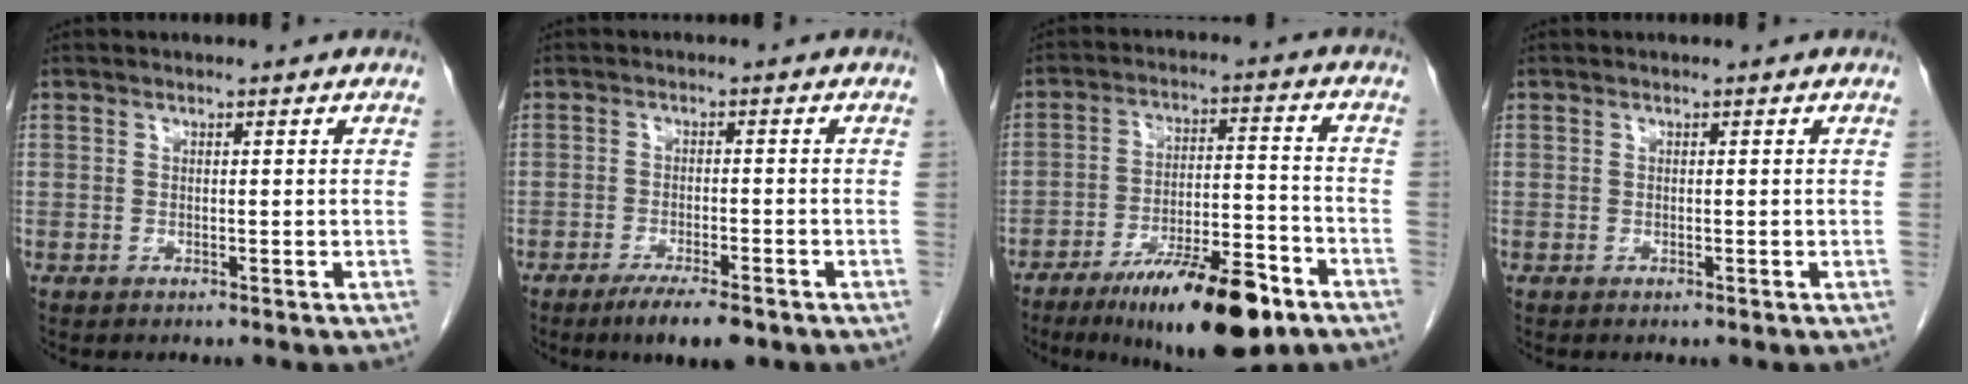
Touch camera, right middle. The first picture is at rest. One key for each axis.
{"total": 6.1, "fx": -4.2, "fy": 1.1, "fz": 4.2, "tx": -0.068, "ty": -0.010, "tz": -0.064}
{"total": 16.0, "fx": -10.2, "fy": 3.5, "fz": 11.8, "tx": -0.171, "ty": -0.006, "tz": -0.164}
{"total": 0.0}